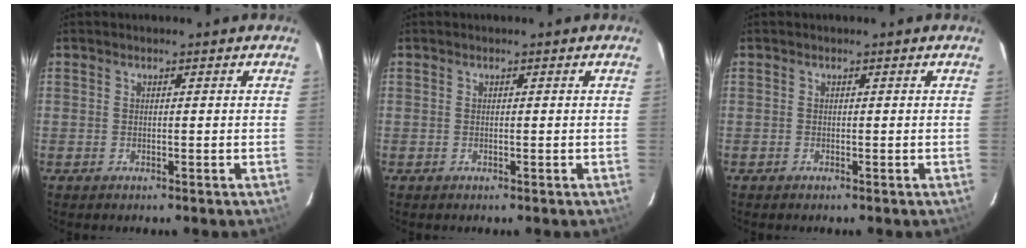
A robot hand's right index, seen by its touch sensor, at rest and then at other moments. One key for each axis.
{"total": 0.0}
{"total": 0.0}